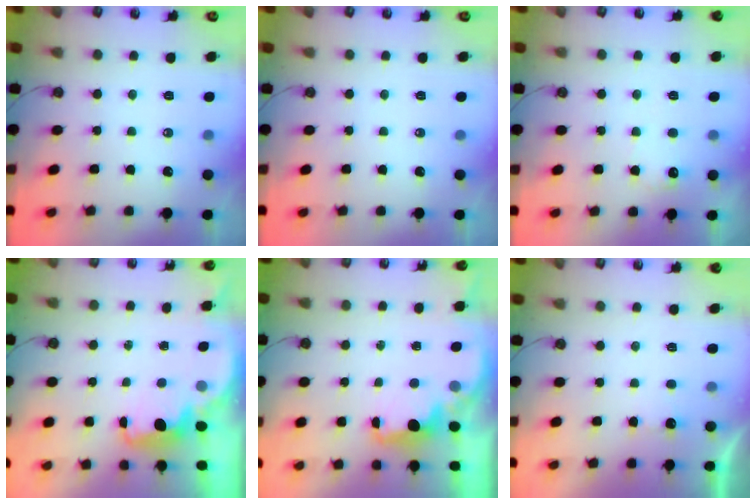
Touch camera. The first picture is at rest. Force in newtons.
{"total": 0.0}
{"total": 6.0, "press": 6.0, "slide": 0.9}
{"total": 2.4, "press": 2.3, "slide": 0.6}
{"total": 2.3, "press": 2.1, "slide": 0.8}
{"total": 1.0, "press": 0.7, "slide": 0.6}